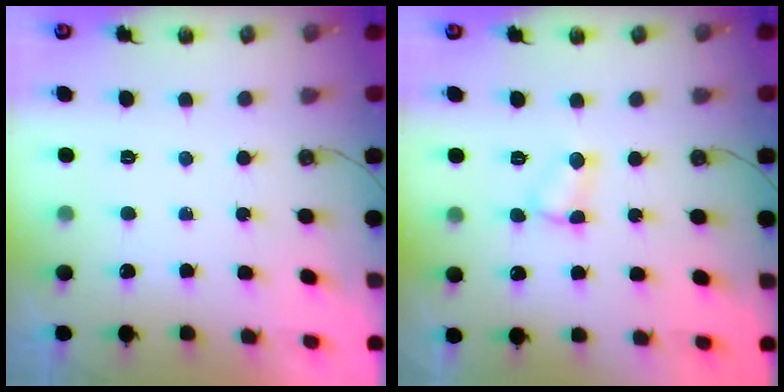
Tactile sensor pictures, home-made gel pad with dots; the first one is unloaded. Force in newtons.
{"total": 5.2, "press": 5.1, "slide": 0.6}